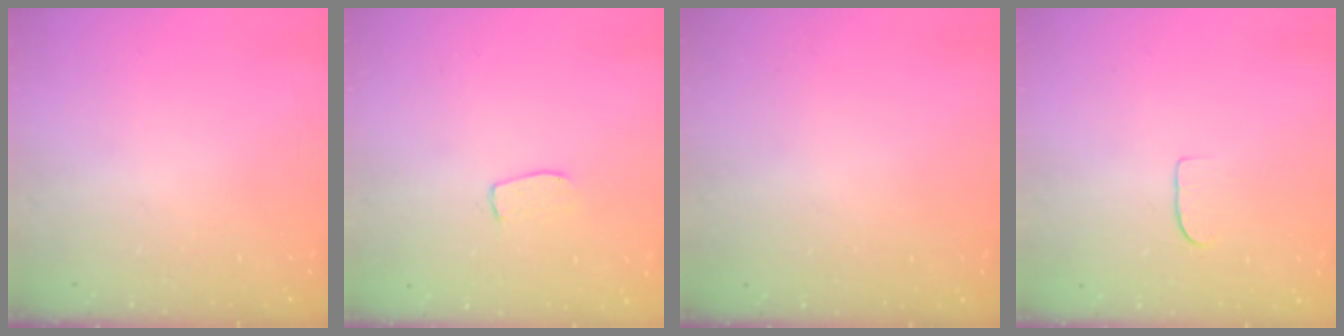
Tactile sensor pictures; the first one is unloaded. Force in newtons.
{"total": 3.9, "press": 3.9, "slide": 0.3}
{"total": 0.0}
{"total": 4.9, "press": 4.9, "slide": 0.3}